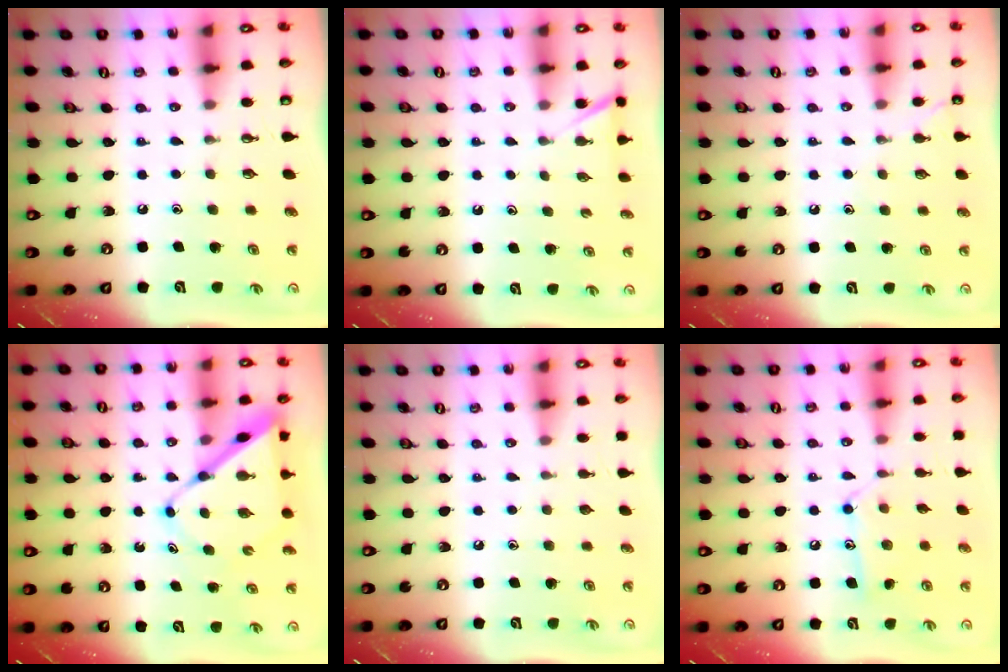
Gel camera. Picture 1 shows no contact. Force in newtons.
{"total": 2.4, "press": 2.4, "slide": 0.2}
{"total": 4.4, "press": 4.4, "slide": 0.3}
{"total": 9.6, "press": 9.6, "slide": 1.0}
{"total": 0.0}
{"total": 10.9, "press": 10.8, "slide": 0.6}